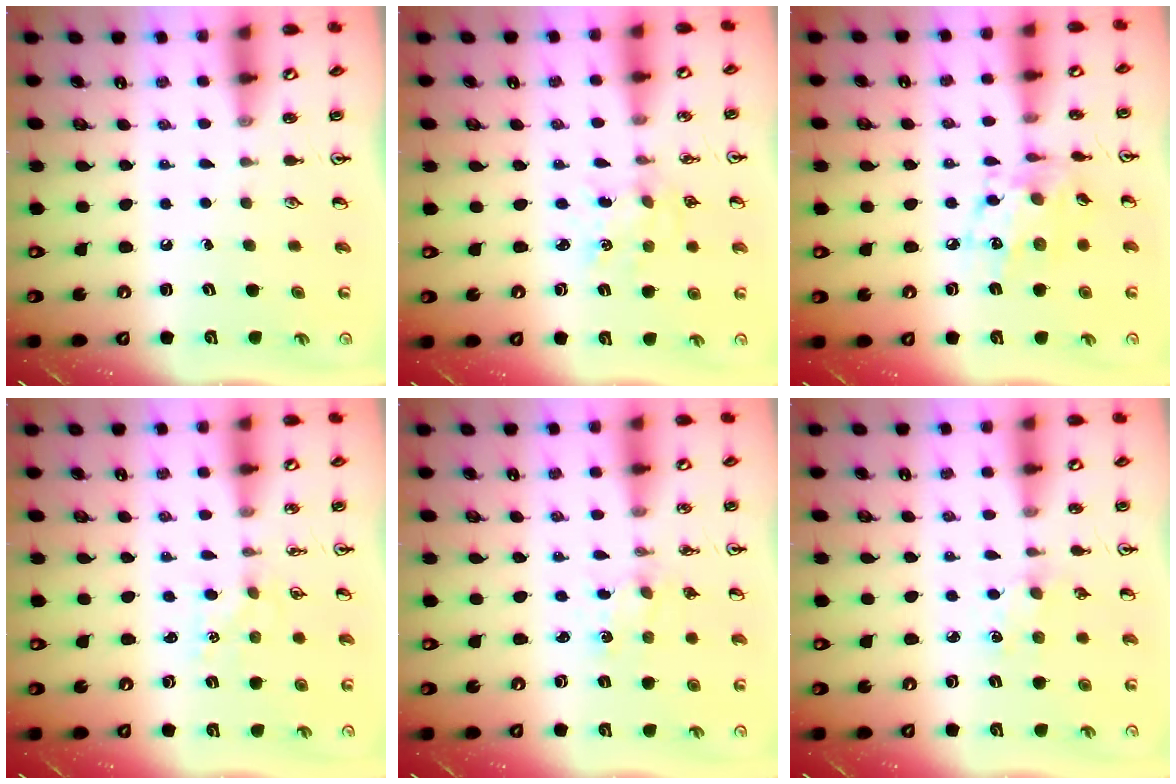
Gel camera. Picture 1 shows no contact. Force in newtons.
{"total": 4.2, "press": 4.2, "slide": 0.4}
{"total": 10.9, "press": 10.9, "slide": 0.7}
{"total": 2.3, "press": 2.3, "slide": 0.3}
{"total": 1.3, "press": 1.2, "slide": 0.4}
{"total": 3.2, "press": 3.2, "slide": 0.4}